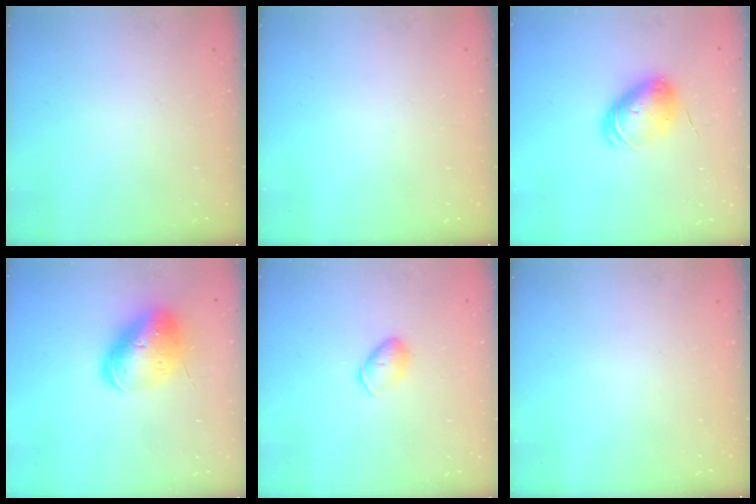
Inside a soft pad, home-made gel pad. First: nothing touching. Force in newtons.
{"total": 0.0}
{"total": 8.5, "press": 8.4, "slide": 1.1}
{"total": 12.9, "press": 12.7, "slide": 2.0}
{"total": 6.5, "press": 6.5, "slide": 0.9}
{"total": 0.0}